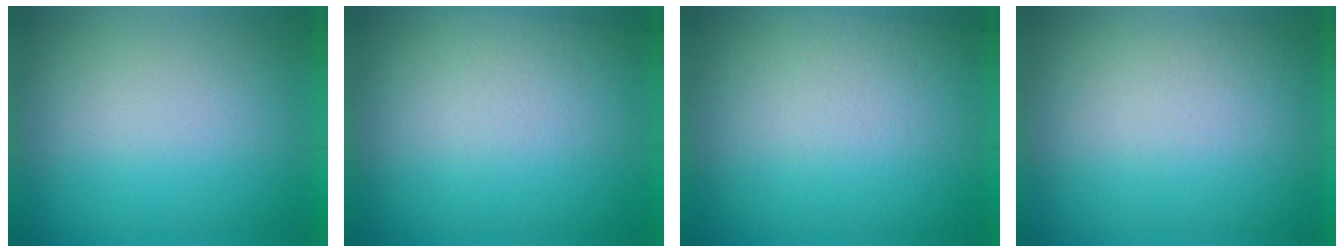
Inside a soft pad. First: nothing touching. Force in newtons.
{"total": 2.9}
{"total": 2.9}
{"total": 1.4}